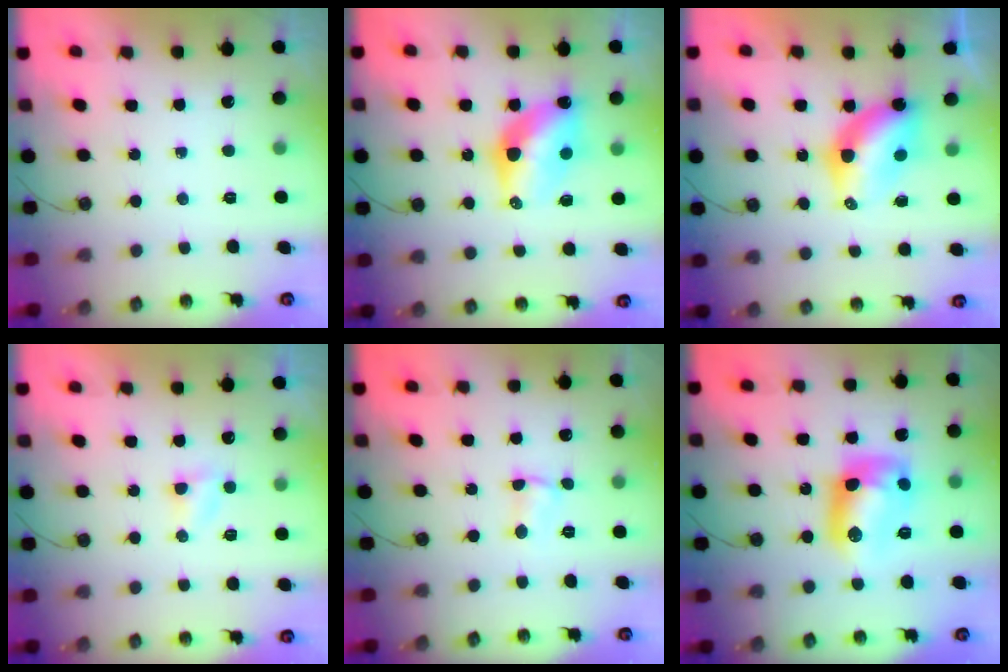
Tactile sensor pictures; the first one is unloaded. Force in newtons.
{"total": 10.9, "press": 10.9, "slide": 0.6}
{"total": 7.8, "press": 7.8, "slide": 0.2}
{"total": 3.0, "press": 3.0, "slide": 0.3}
{"total": 1.9, "press": 1.9, "slide": 0.3}
{"total": 12.0, "press": 11.9, "slide": 0.7}